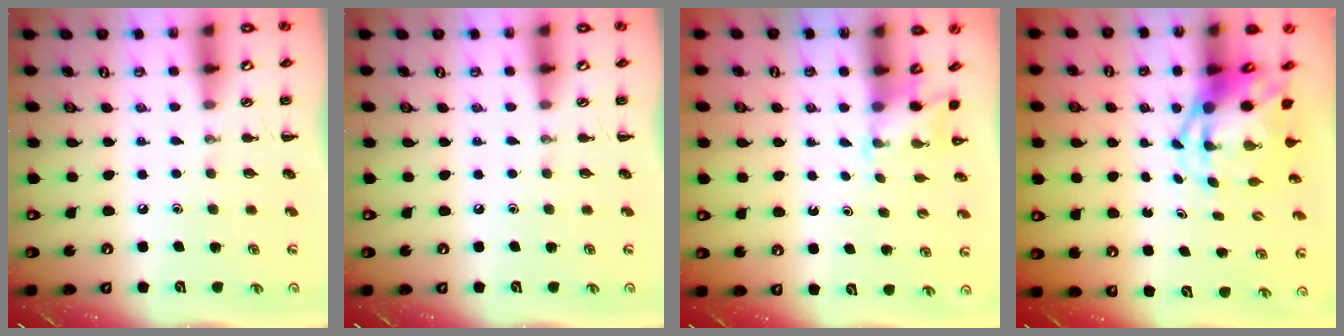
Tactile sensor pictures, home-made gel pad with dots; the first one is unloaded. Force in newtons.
{"total": 0.0}
{"total": 1.9, "press": 1.8, "slide": 0.6}
{"total": 5.6, "press": 5.3, "slide": 1.7}